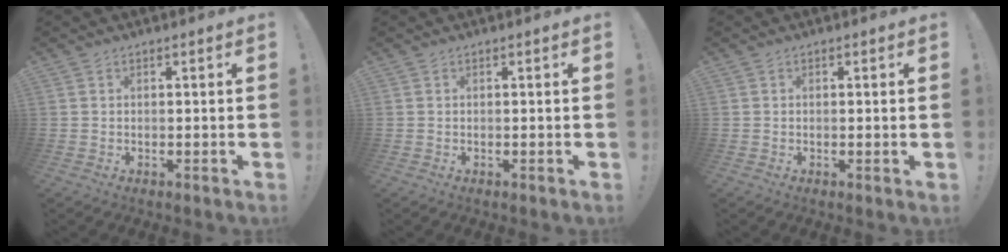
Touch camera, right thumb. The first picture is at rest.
{"total": 0.0}
{"total": 0.6, "force": [0.1, 0.1, 0.6], "torque": [-0.007, -0.002, 0.000]}